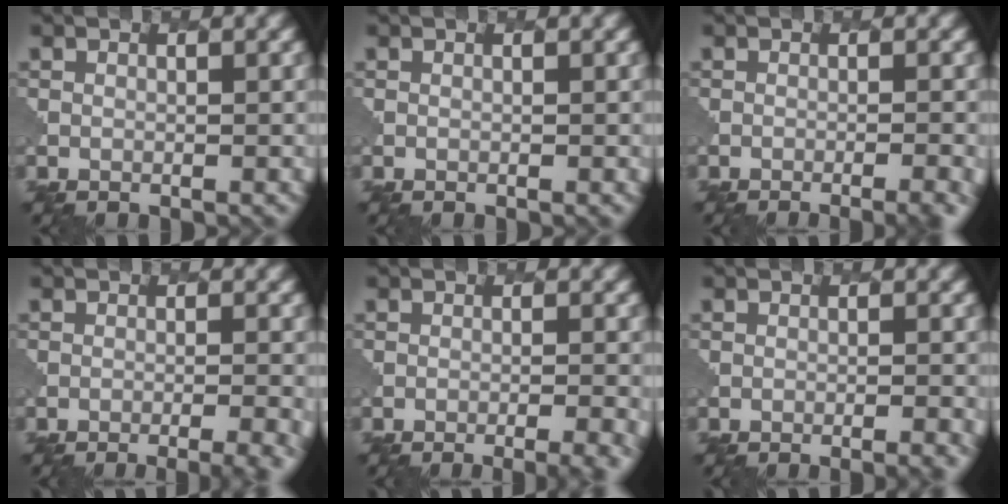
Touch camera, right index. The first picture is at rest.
{"total": 0.0}
{"total": 3.9, "force": [-2.0, 1.3, 3.0], "torque": [-0.020, 0.011, -0.023]}
{"total": 6.2, "force": [-3.9, 2.2, 4.3], "torque": [-0.031, 0.003, -0.038]}
{"total": 5.6, "force": [-3.4, 1.9, 3.9], "torque": [-0.029, 0.005, -0.034]}
{"total": 2.8, "force": [-1.6, 0.9, 2.2], "torque": [-0.015, 0.014, -0.021]}